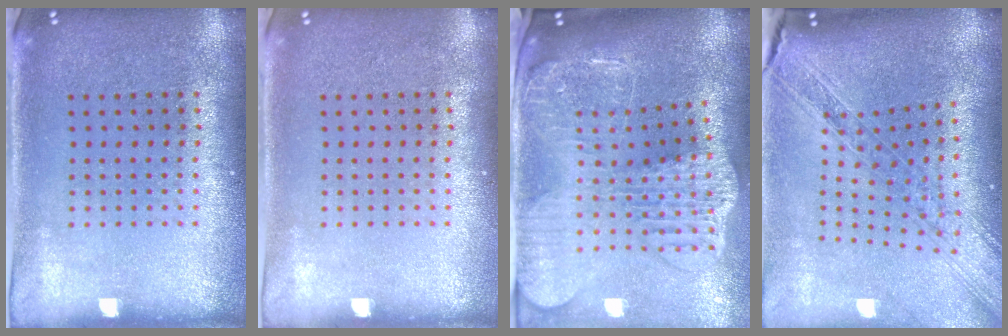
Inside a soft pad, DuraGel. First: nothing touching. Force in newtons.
{"total": 0.0}
{"total": 4.1, "press": 3.2, "slide": 2.6}
{"total": 2.2, "press": 1.9, "slide": 1.1}